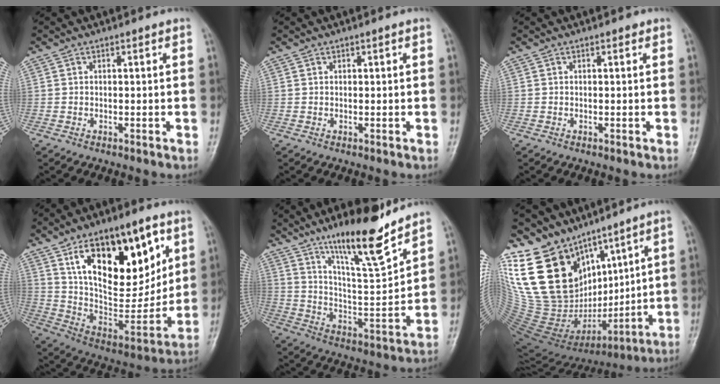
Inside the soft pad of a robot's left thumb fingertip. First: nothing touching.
{"total": 0.0}
{"total": 0.0}
{"total": 26.4, "force": [11.3, 13.0, 20.0], "torque": [-0.266, -0.034, 0.199]}
{"total": 16.0, "force": [11.6, 2.7, 10.7], "torque": [-0.161, -0.075, 0.205]}
{"total": 26.1, "force": [12.7, 16.1, 16.2], "torque": [-0.295, -0.049, 0.262]}